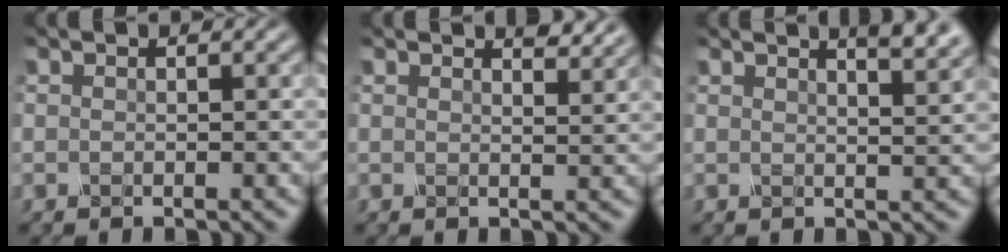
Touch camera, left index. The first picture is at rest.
{"total": 2.0, "force": [1.8, 0.3, 0.8], "torque": [-0.009, -0.001, 0.024]}
{"total": 4.5, "force": [3.3, 1.3, 2.8], "torque": [-0.014, 0.021, 0.016]}